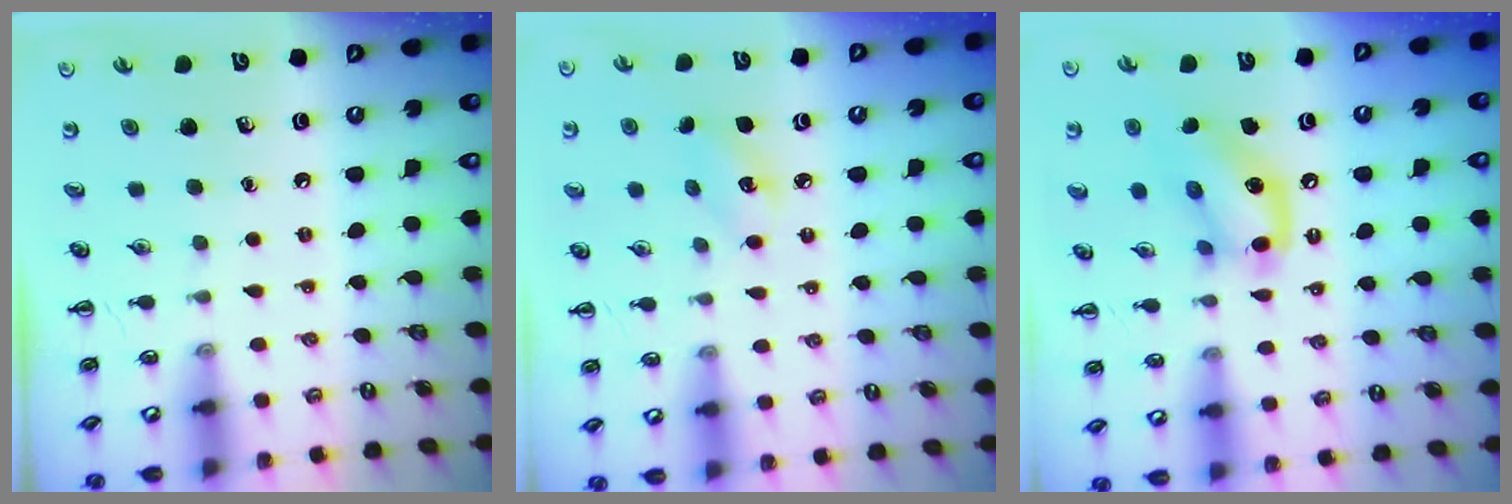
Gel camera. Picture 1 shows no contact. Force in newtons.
{"total": 3.9, "press": 3.9, "slide": 0.8}
{"total": 13.9, "press": 13.8, "slide": 1.1}